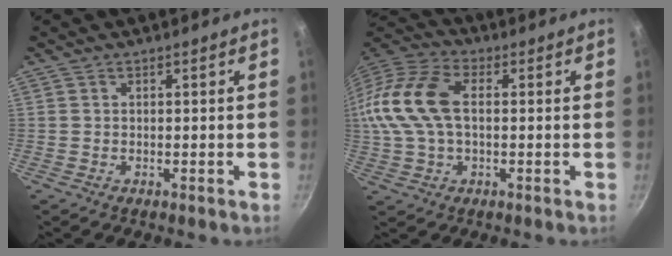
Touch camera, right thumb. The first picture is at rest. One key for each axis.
{"total": 17.2, "fx": 1.3, "fy": 10.5, "fz": 13.5, "tx": -0.281, "ty": 0.033, "tz": 0.011}